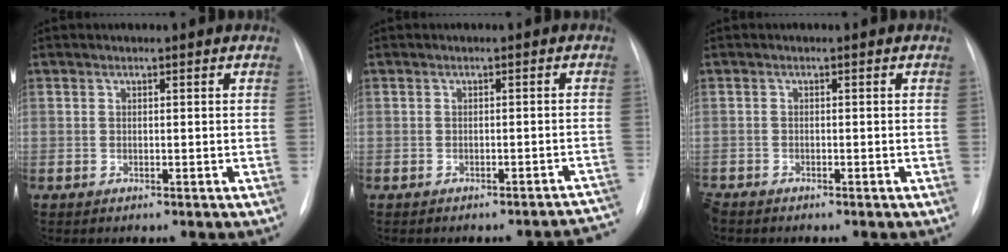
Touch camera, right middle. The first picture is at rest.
{"total": 5.8, "force": [-5.5, 1.2, 1.4], "torque": [0.011, 0.012, -0.058]}
{"total": 1.7, "force": [-1.6, 0.6, 0.5], "torque": [-0.010, -0.004, -0.026]}